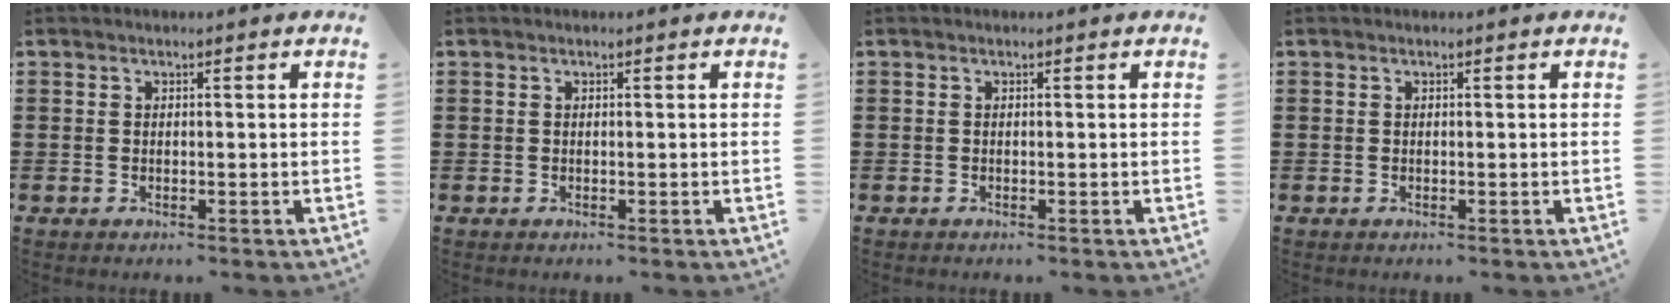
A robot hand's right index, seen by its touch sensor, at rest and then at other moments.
{"total": 0.0}
{"total": 0.0}
{"total": 0.0}